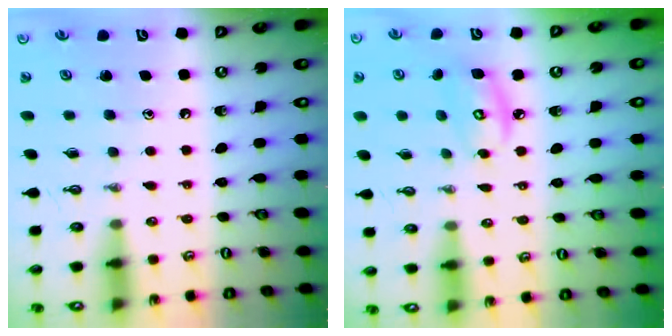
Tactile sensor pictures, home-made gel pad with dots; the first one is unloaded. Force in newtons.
{"total": 6.6, "press": 6.6, "slide": 0.3}